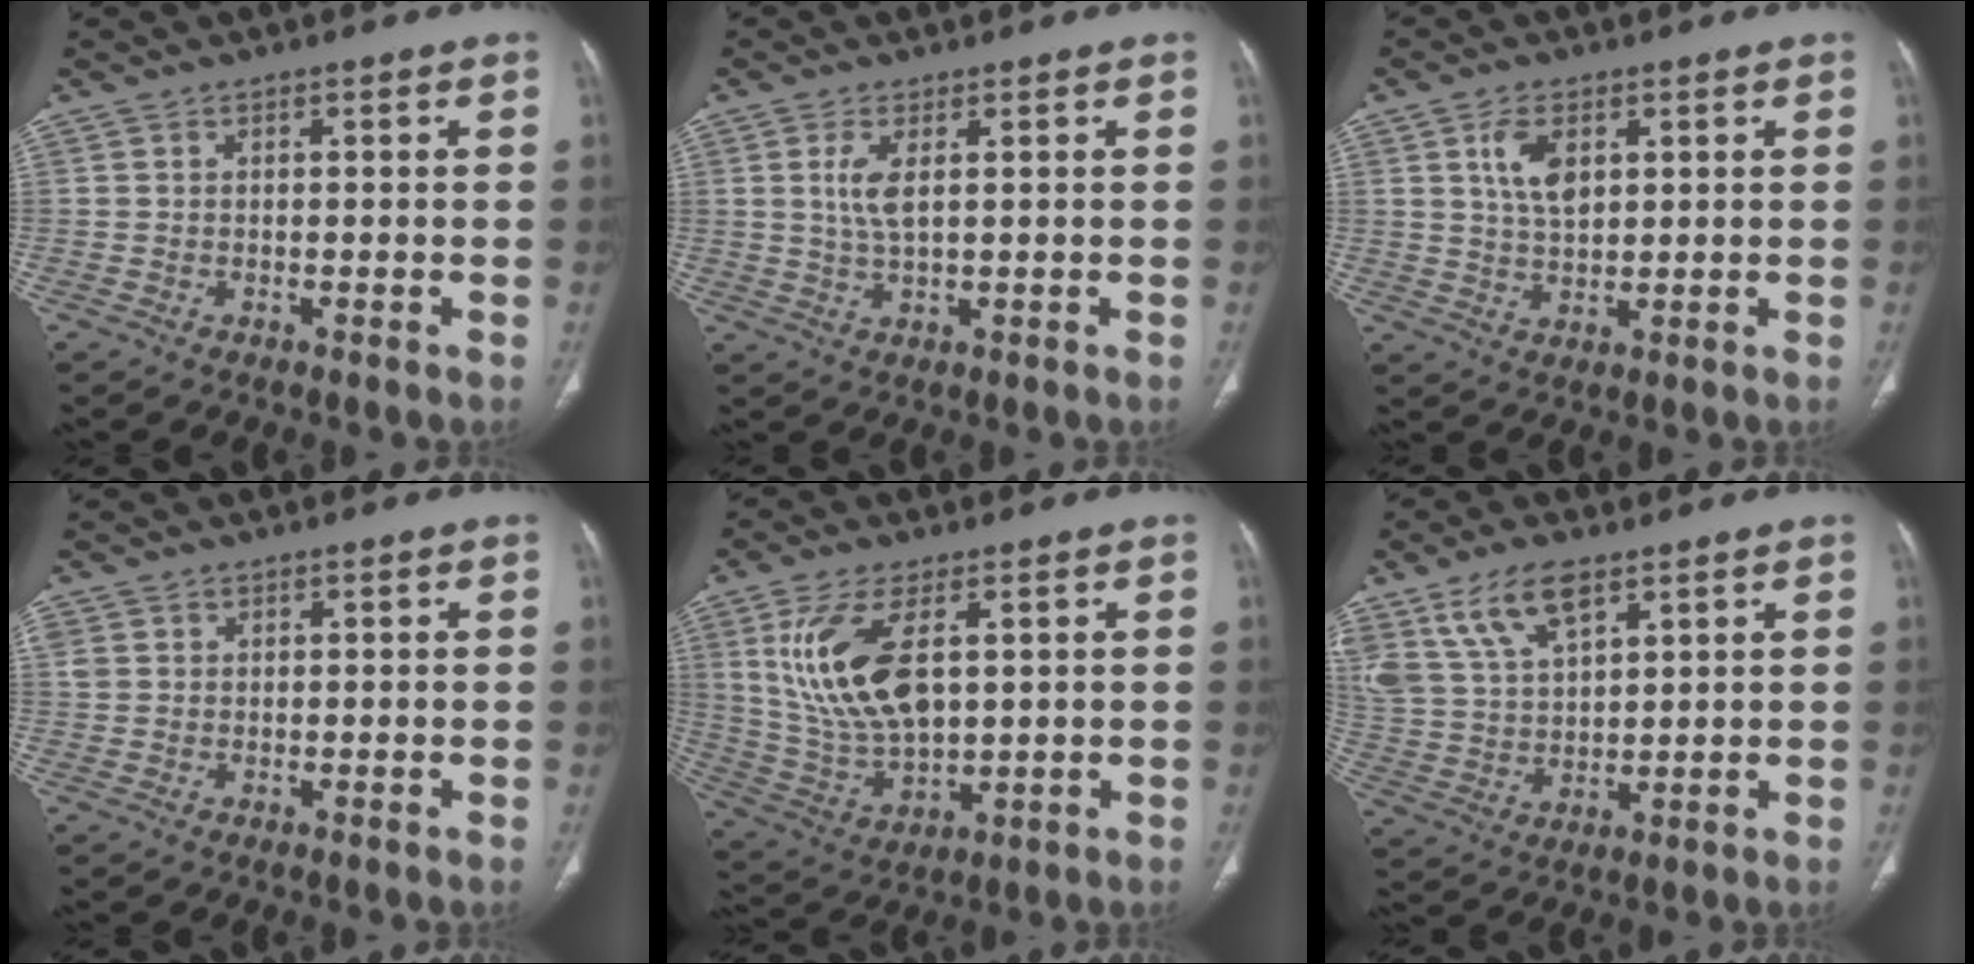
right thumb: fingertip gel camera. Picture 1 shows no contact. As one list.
[{"total": 4.4, "force": [1.2, 1.6, 3.9], "torque": [-0.092, -0.007, 0.029]}, {"total": 6.3, "force": [2.2, 3.5, 4.7], "torque": [-0.084, -0.009, 0.047]}, {"total": 2.2, "force": [0.7, 1.9, 0.8], "torque": [-0.013, 0.006, 0.019]}, {"total": 15.6, "force": [4.2, 7.8, 12.8], "torque": [-0.259, -0.016, 0.094]}, {"total": 12.0, "force": [7.2, 5.7, 7.7], "torque": [-0.141, -0.018, 0.149]}]